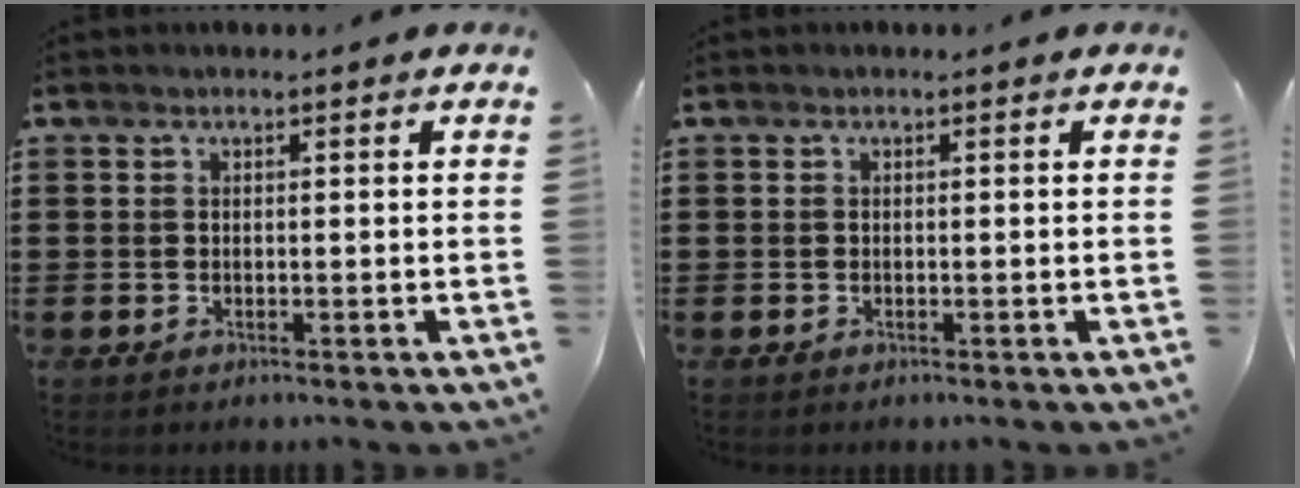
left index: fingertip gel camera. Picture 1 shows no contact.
{"total": 0.0}